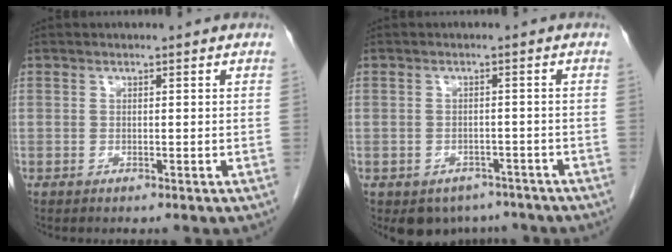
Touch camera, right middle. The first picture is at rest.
{"total": 5.5, "force": [-4.3, 3.3, 0.9], "torque": [0.000, 0.007, -0.055]}